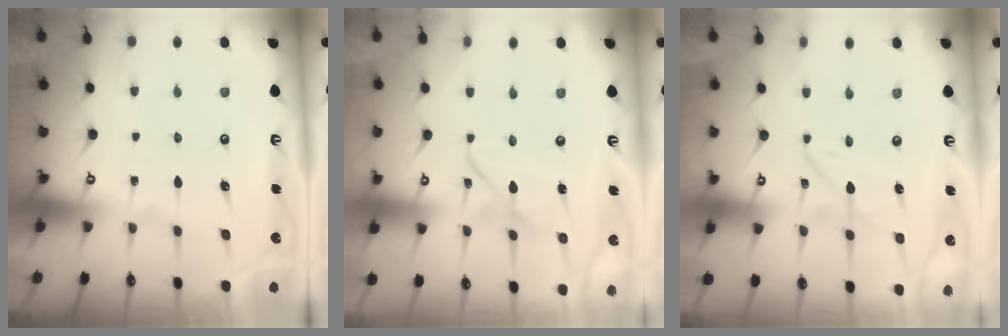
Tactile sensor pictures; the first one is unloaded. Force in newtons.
{"total": 7.3, "press": 7.3, "slide": 0.5}
{"total": 2.3, "press": 2.3, "slide": 0.3}